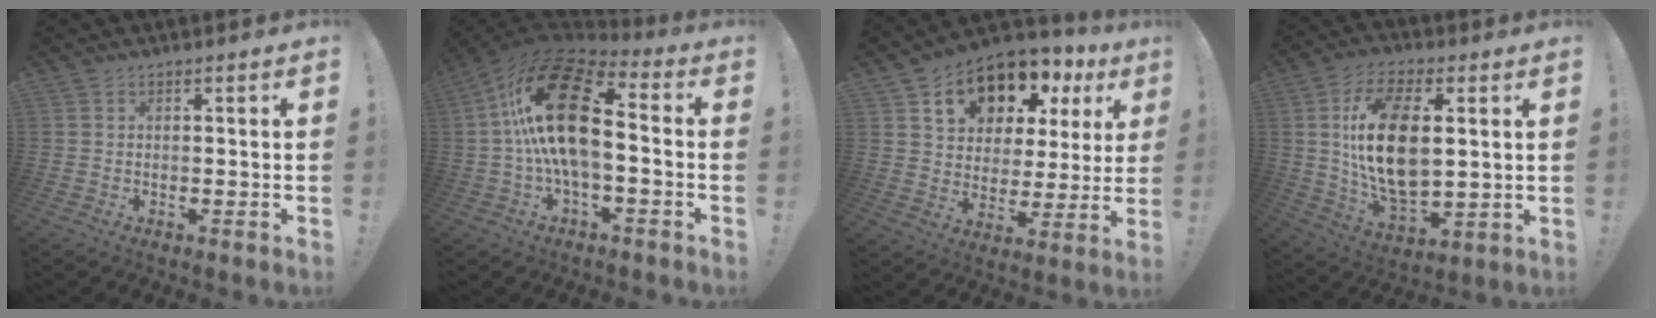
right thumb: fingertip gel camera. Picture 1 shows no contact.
{"total": 22.7, "force": [1.0, 10.8, 19.9], "torque": [-0.392, 0.010, 0.023]}
{"total": 13.1, "force": [8.5, 8.2, 5.7], "torque": [-0.092, -0.067, 0.156]}
{"total": 19.2, "force": [3.6, 10.3, 15.8], "torque": [-0.307, -0.009, 0.056]}